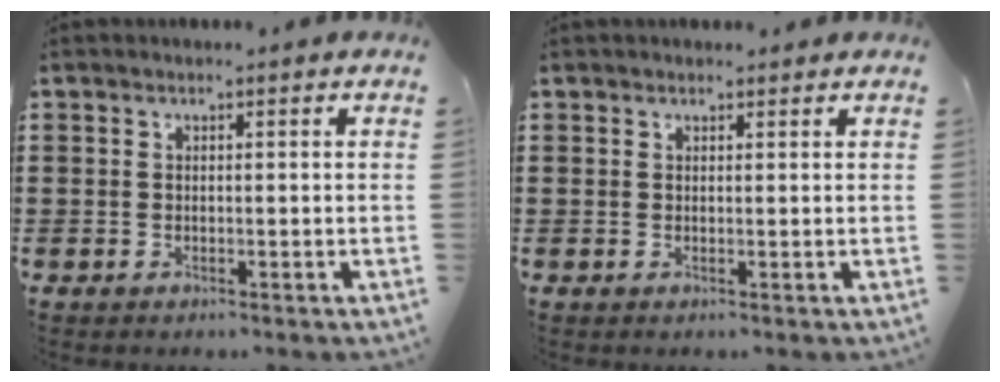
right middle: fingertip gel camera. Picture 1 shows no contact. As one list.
[{"total": 0.8, "force": [0.8, 0.0, 0.1], "torque": [0.004, -0.003, 0.013]}]